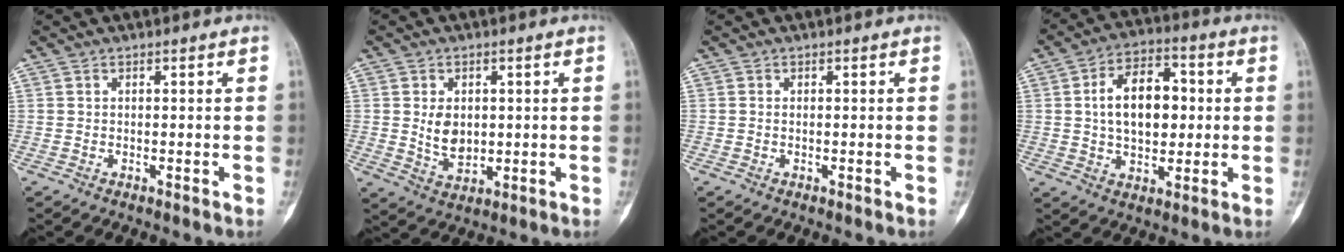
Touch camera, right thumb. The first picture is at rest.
{"total": 5.6, "force": [0.6, 4.0, 3.8], "torque": [-0.046, -0.010, 0.022]}
{"total": 0.0}
{"total": 13.1, "force": [1.4, 8.0, 10.2], "torque": [-0.142, 0.013, 0.020]}